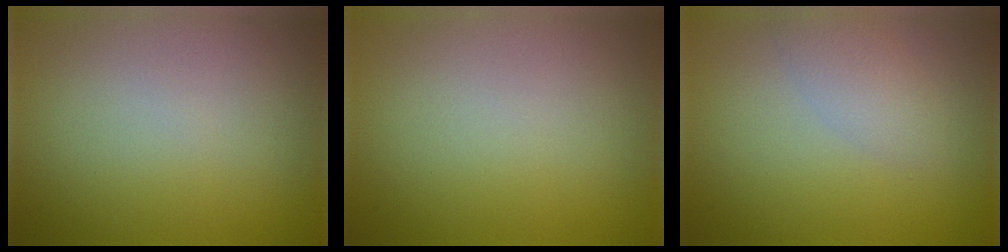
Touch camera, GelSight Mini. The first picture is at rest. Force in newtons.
{"total": 0.0}
{"total": 2.1, "press": 2.1, "slide": 0.1}